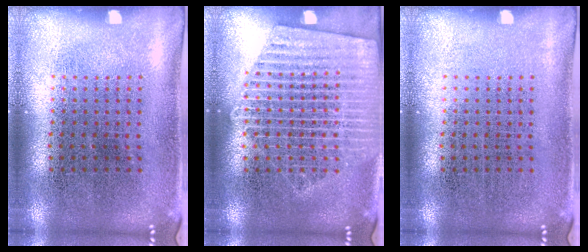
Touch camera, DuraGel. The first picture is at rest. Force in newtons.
{"total": 2.0, "press": 2.0, "slide": 0.2}
{"total": 0.0}